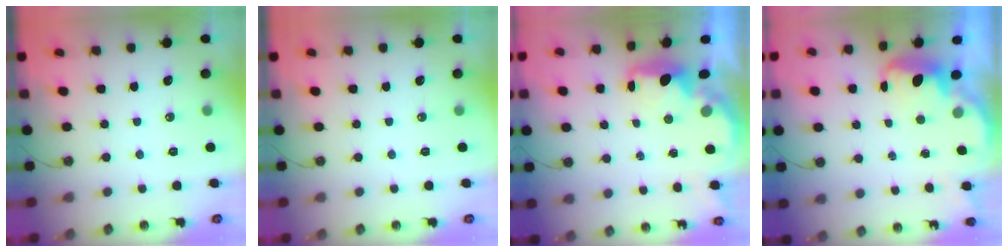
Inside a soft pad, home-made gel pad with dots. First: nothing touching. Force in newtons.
{"total": 0.0}
{"total": 2.8, "press": 2.7, "slide": 0.4}
{"total": 2.8, "press": 2.7, "slide": 0.6}